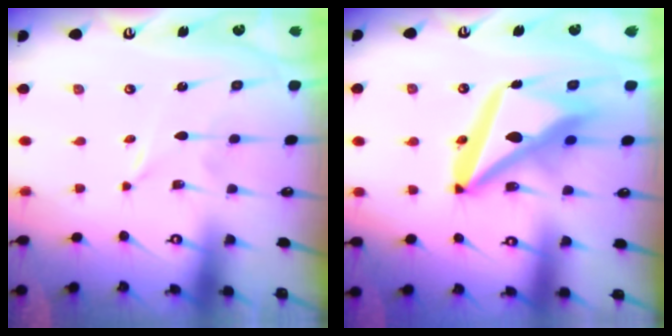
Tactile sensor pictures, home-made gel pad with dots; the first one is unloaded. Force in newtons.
{"total": 17.4, "press": 17.2, "slide": 2.1}